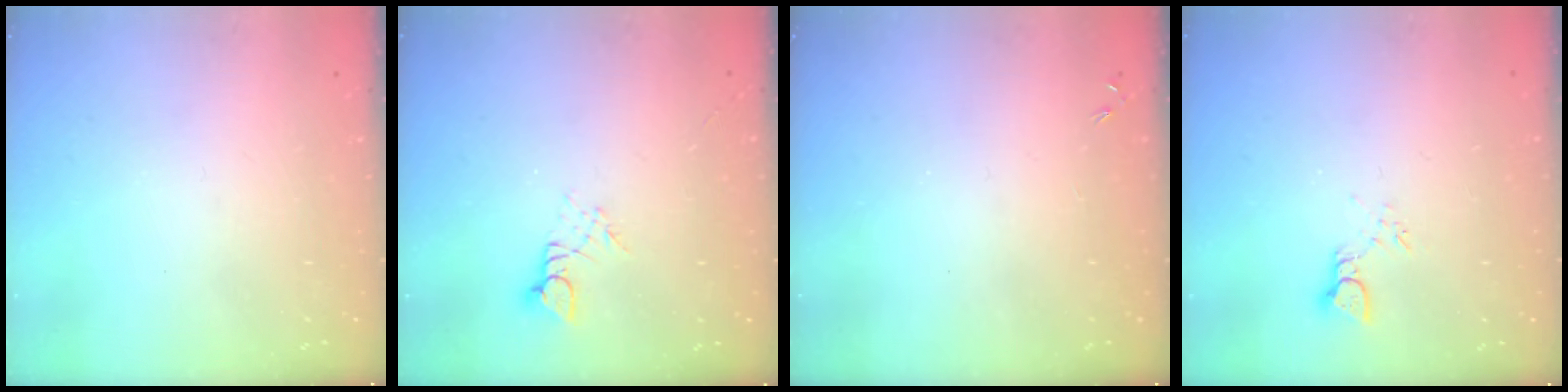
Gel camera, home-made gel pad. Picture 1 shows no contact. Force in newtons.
{"total": 2.7, "press": 2.7, "slide": 0.3}
{"total": 0.0}
{"total": 2.2, "press": 2.2, "slide": 0.1}